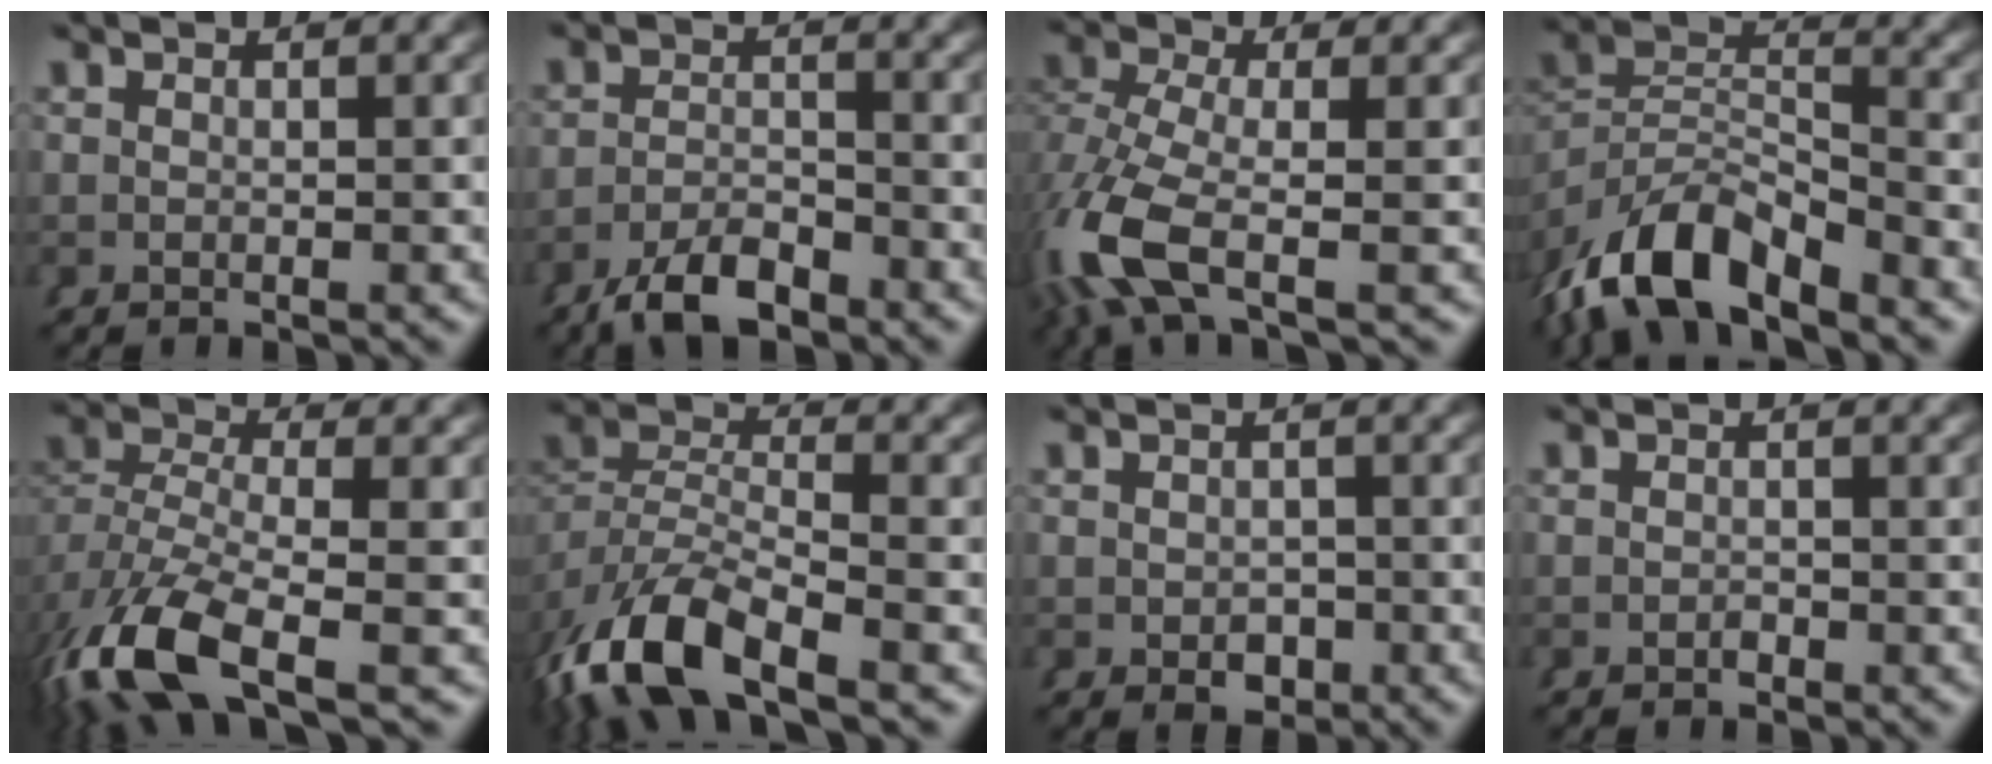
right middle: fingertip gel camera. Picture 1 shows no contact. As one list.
[{"total": 4.6, "force": [-3.9, 1.5, 2.1], "torque": [-0.024, -0.004, -0.067]}, {"total": 6.9, "force": [-2.1, 3.8, 5.4], "torque": [-0.148, -0.035, -0.020]}, {"total": 7.8, "force": [-4.2, 4.8, 4.6], "torque": [-0.108, -0.034, -0.061]}, {"total": 8.3, "force": [-4.8, 4.0, 5.6], "torque": [-0.148, -0.055, -0.053]}, {"total": 8.3, "force": [-4.0, 4.7, 5.5], "torque": [-0.135, -0.039, -0.054]}, {"total": 2.2, "force": [-0.9, 1.7, 1.1], "torque": [-0.010, -0.017, -0.005]}, {"total": 0.8, "force": [-0.6, 0.4, 0.1], "torque": [-0.003, -0.004, -0.013]}]